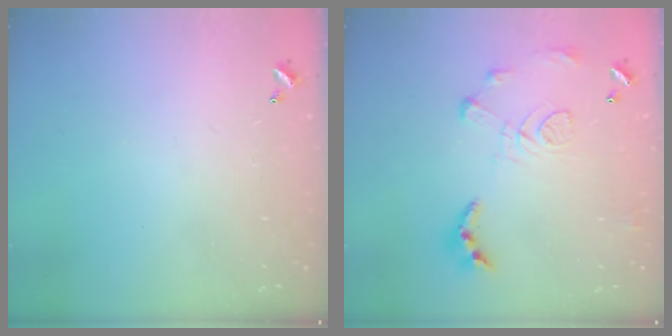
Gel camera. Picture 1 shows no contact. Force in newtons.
{"total": 11.4, "press": 11.3, "slide": 1.0}